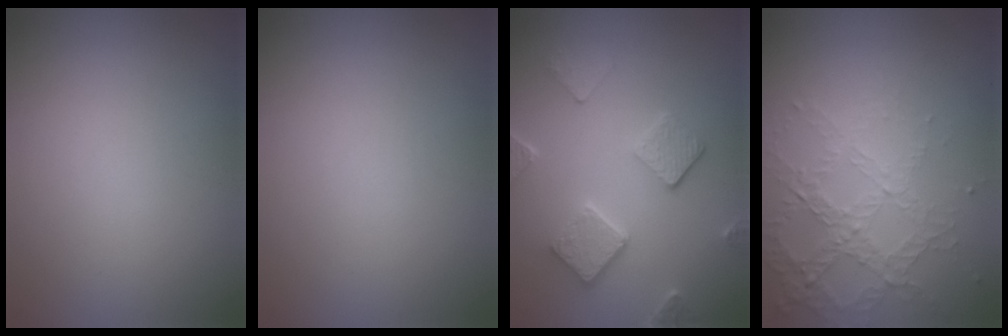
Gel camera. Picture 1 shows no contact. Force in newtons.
{"total": 0.0}
{"total": 4.9, "press": 3.8, "slide": 3.1}
{"total": 4.2, "press": 2.9, "slide": 3.1}